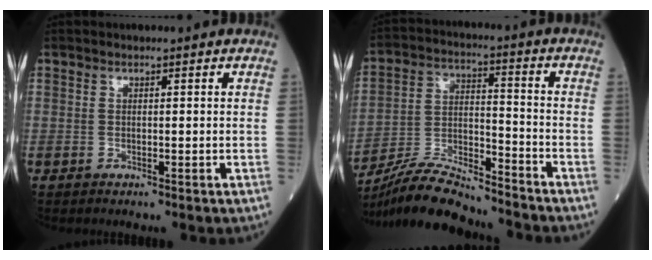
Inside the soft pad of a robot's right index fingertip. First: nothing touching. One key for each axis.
{"total": 13.4, "fx": -12.6, "fy": 1.1, "fz": 4.3, "tx": -0.082, "ty": 0.006, "tz": -0.232}